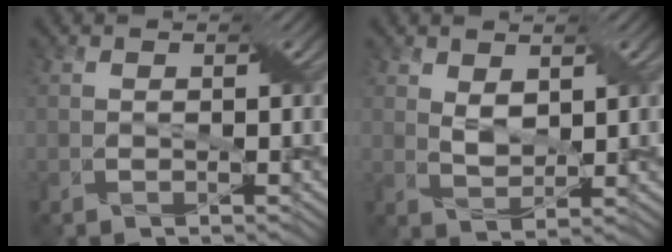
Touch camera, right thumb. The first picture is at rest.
{"total": 2.7, "force": [1.4, 1.5, 1.9], "torque": [-0.046, -0.006, 0.030]}